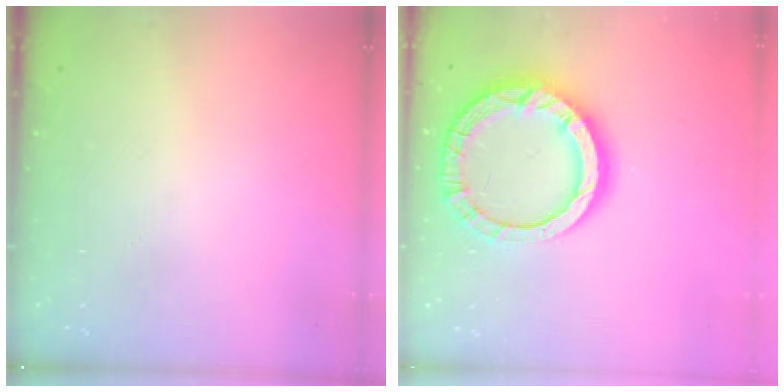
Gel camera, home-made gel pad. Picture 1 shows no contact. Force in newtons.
{"total": 16.4, "press": 16.3, "slide": 1.9}